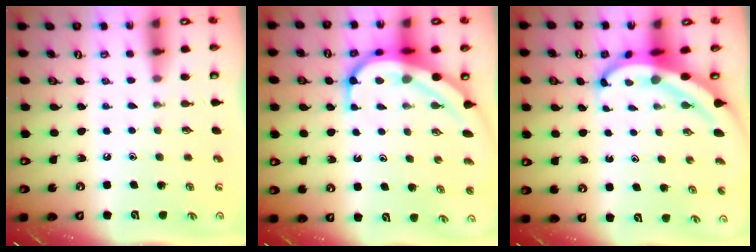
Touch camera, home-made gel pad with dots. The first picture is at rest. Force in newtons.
{"total": 11.5, "press": 11.4, "slide": 1.2}
{"total": 6.8, "press": 6.8, "slide": 0.7}